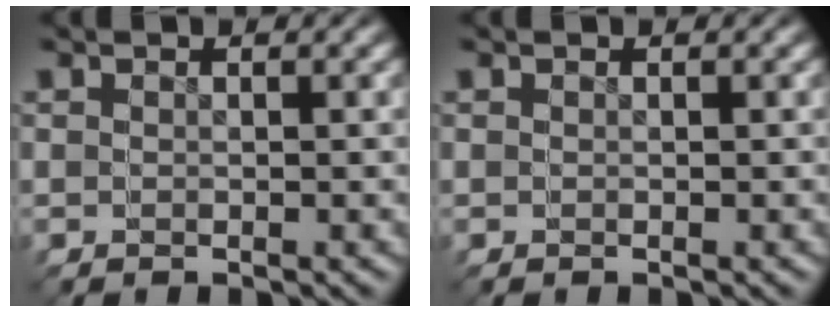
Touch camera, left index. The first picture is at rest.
{"total": 0.0}